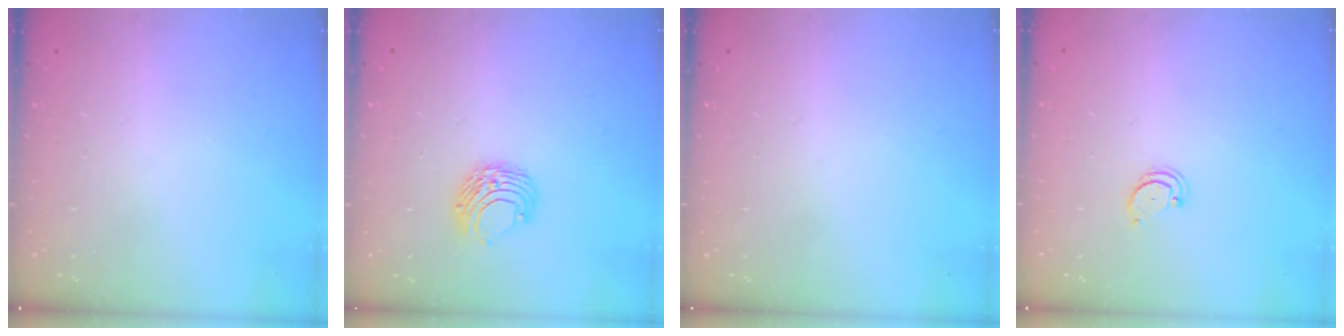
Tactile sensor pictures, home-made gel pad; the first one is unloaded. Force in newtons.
{"total": 7.7, "press": 7.7, "slide": 0.3}
{"total": 0.0}
{"total": 2.0, "press": 2.0, "slide": 0.2}